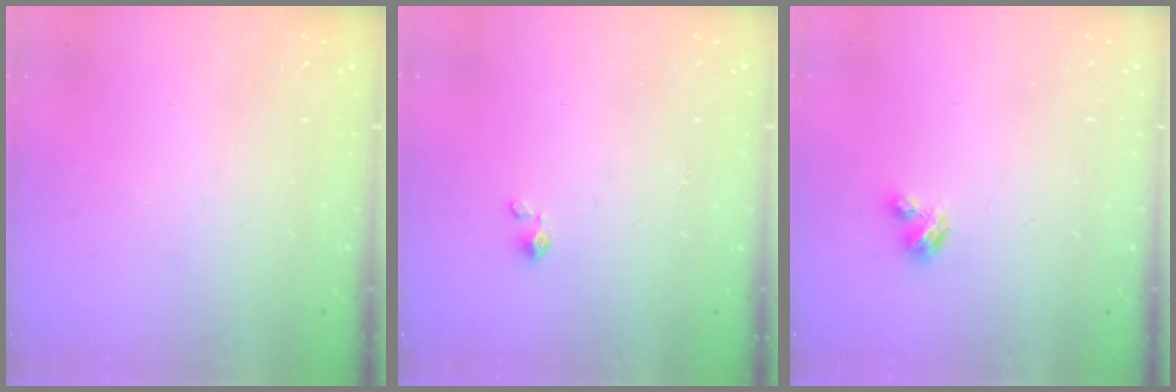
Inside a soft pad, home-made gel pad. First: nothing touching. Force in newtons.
{"total": 1.6, "press": 1.6, "slide": 0.2}
{"total": 3.2, "press": 3.2, "slide": 0.3}